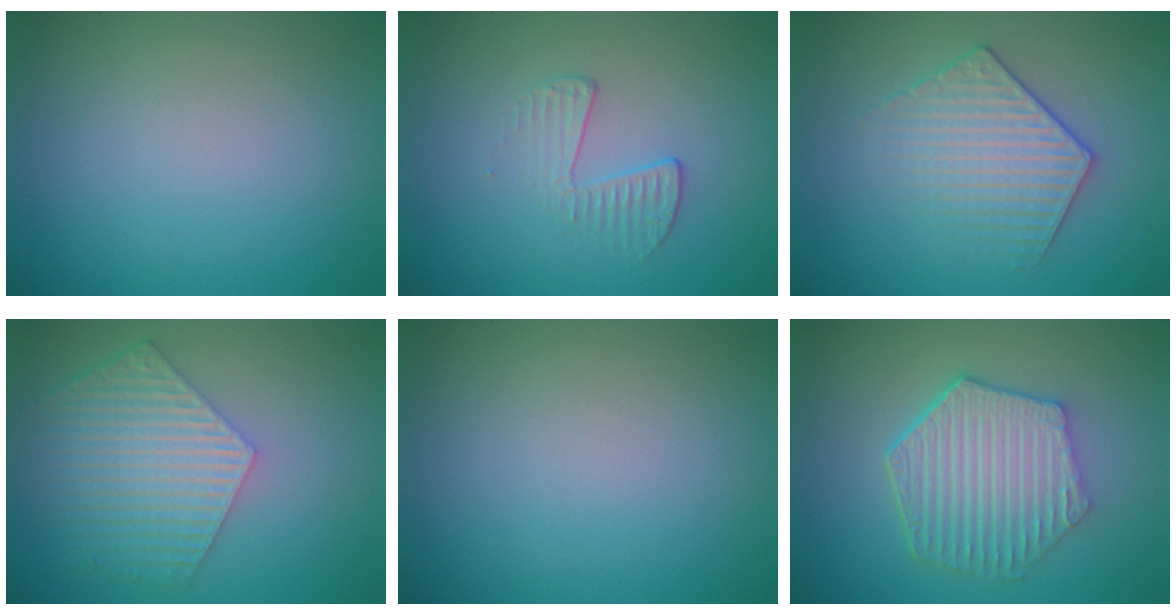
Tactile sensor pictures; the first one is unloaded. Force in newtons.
{"total": 1.9, "press": 0.7, "slide": 1.8}
{"total": 3.5, "press": 3.2, "slide": 1.4}
{"total": 6.1, "press": 4.7, "slide": 3.9}
{"total": 0.0}
{"total": 6.1, "press": 4.7, "slide": 3.9}